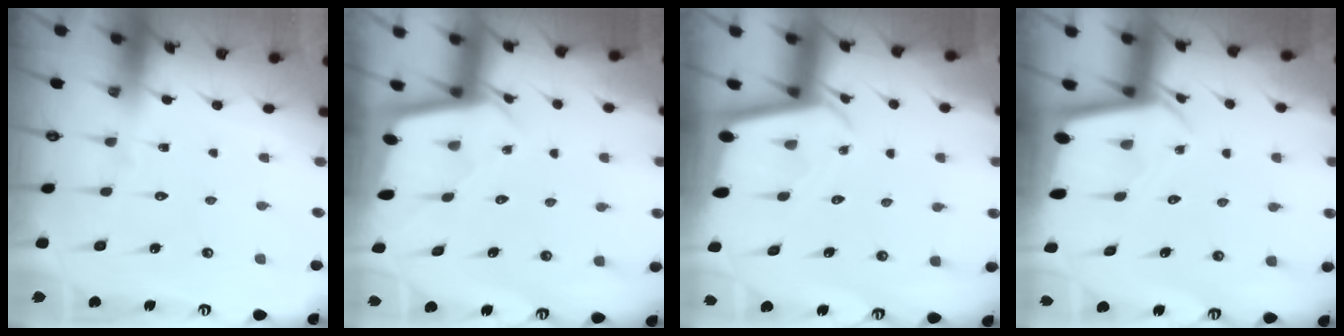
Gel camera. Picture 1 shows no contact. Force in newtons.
{"total": 2.2, "press": 2.1, "slide": 0.3}
{"total": 2.0, "press": 2.0, "slide": 0.1}
{"total": 2.3, "press": 2.3, "slide": 0.0}